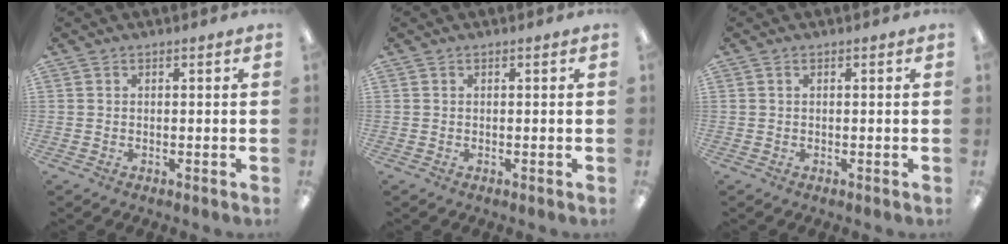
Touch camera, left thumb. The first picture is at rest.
{"total": 0.0}
{"total": 0.0}